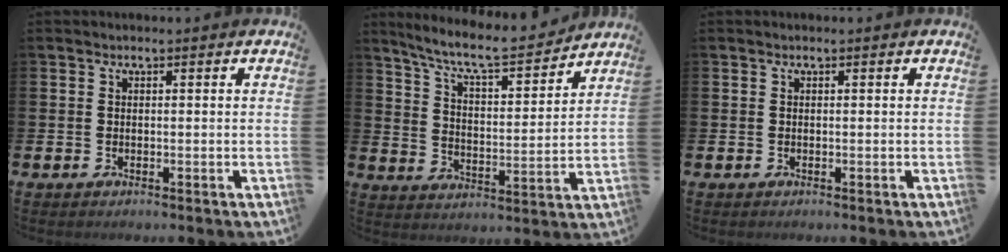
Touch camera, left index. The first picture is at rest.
{"total": 8.7, "force": [7.9, 1.4, 3.4], "torque": [-0.086, -0.052, 0.134]}
{"total": 0.0}